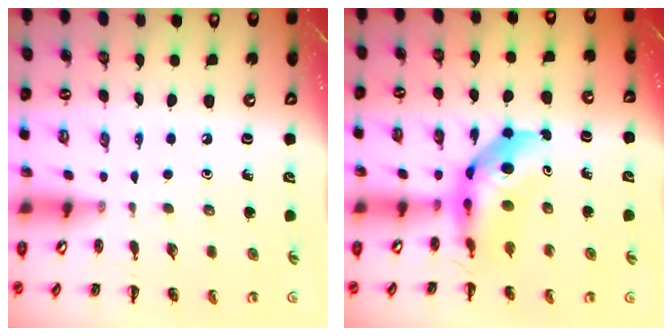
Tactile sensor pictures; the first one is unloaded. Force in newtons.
{"total": 6.9, "press": 6.6, "slide": 1.9}